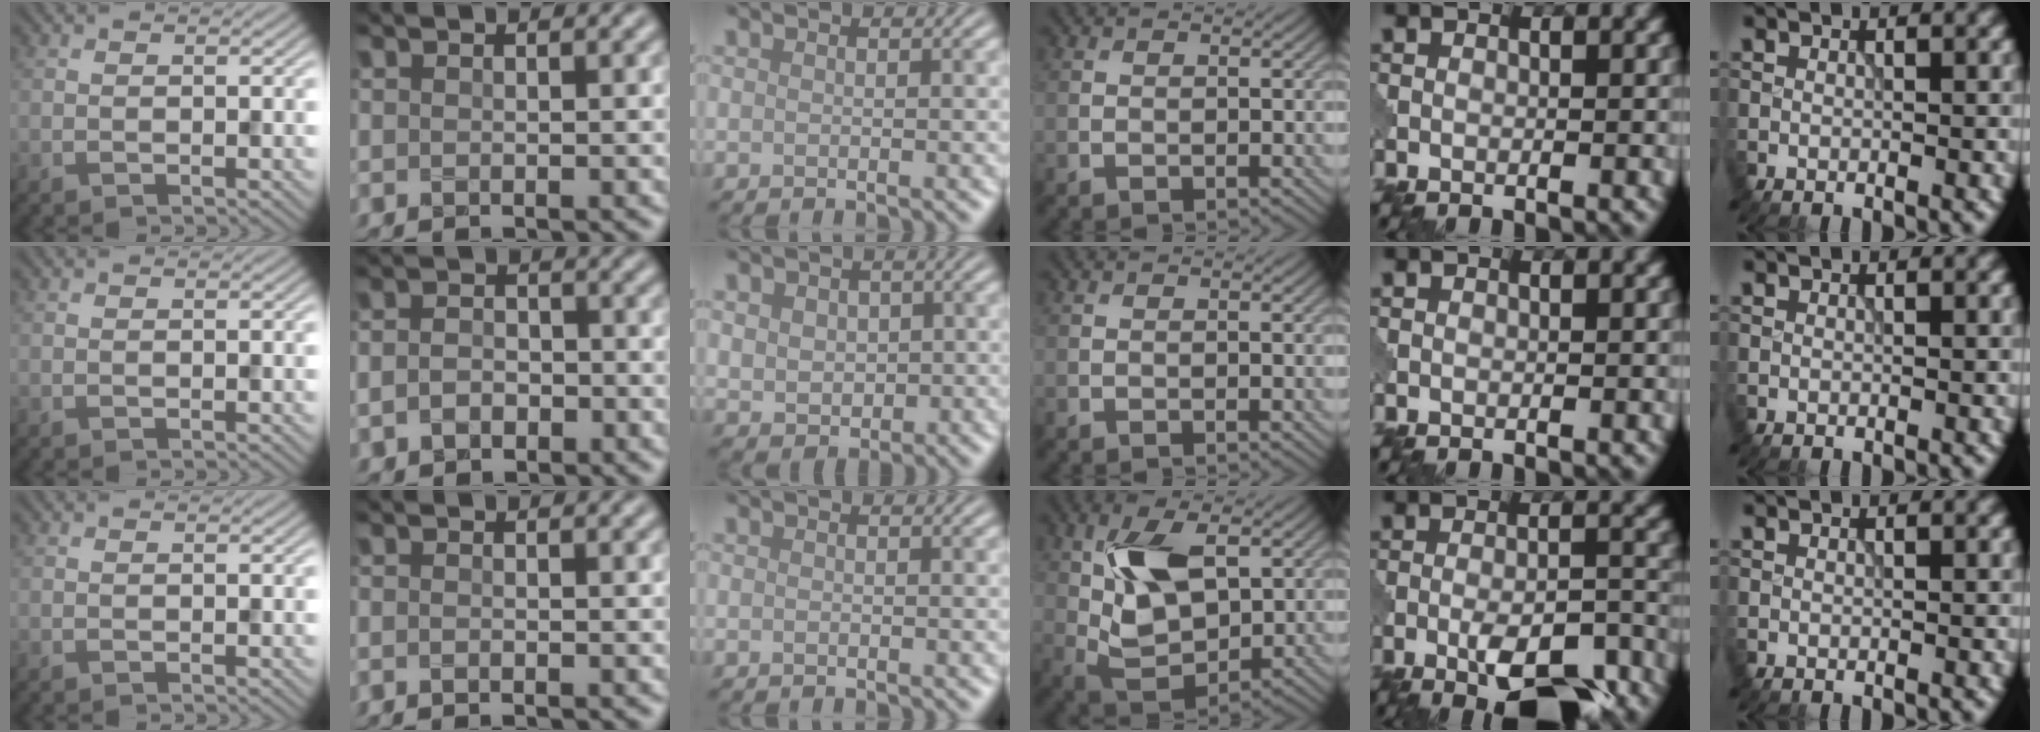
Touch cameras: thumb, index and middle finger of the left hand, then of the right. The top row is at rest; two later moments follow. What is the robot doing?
{"motion": "extract", "object": "pin"}